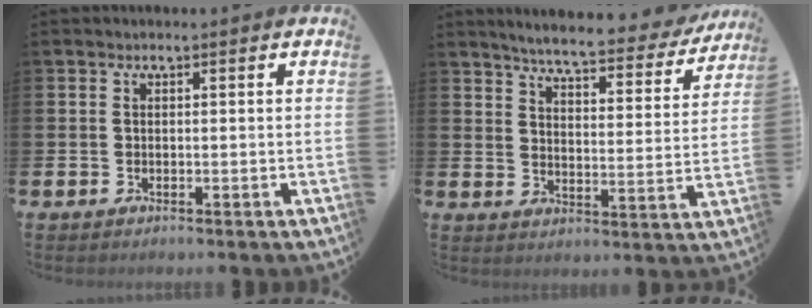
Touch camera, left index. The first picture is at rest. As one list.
[{"total": 5.8, "force": [5.4, 0.5, 2.0], "torque": [-0.050, -0.041, 0.085]}]